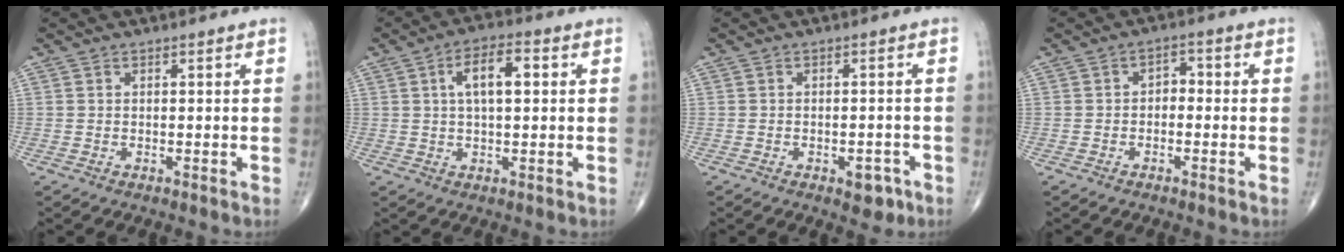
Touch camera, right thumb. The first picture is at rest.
{"total": 7.7, "force": [1.7, 3.3, 6.8], "torque": [-0.110, 0.013, 0.025]}
{"total": 3.9, "force": [-2.0, 2.0, 2.6], "torque": [-0.017, 0.010, -0.021]}
{"total": 2.8, "force": [-0.5, 2.0, 1.9], "torque": [-0.013, 0.016, -0.018]}